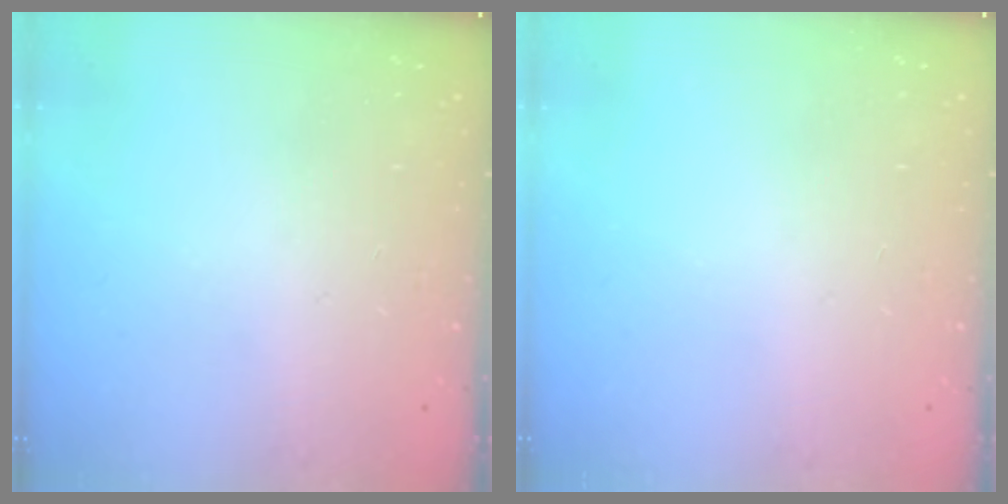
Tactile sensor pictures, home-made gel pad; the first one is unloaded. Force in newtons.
{"total": 0.0}